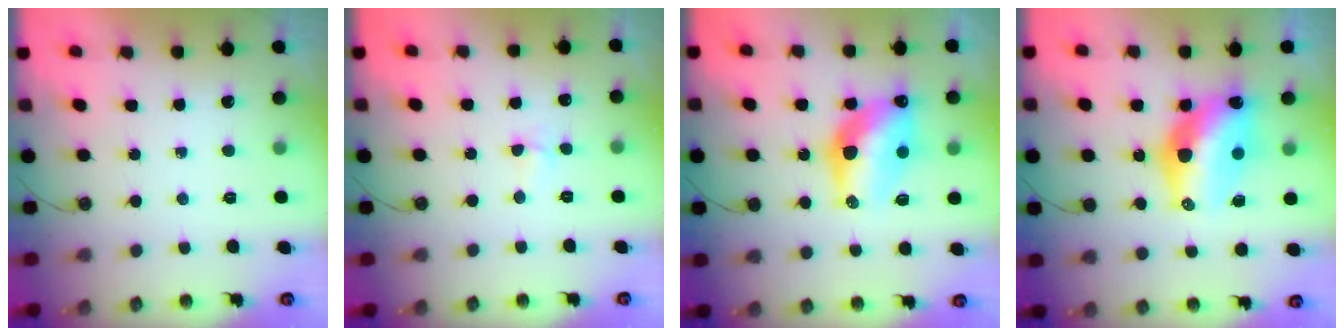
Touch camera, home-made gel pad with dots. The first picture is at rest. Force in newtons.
{"total": 2.9, "press": 2.8, "slide": 0.7}
{"total": 14.0, "press": 14.0, "slide": 1.2}
{"total": 13.8, "press": 13.7, "slide": 1.6}